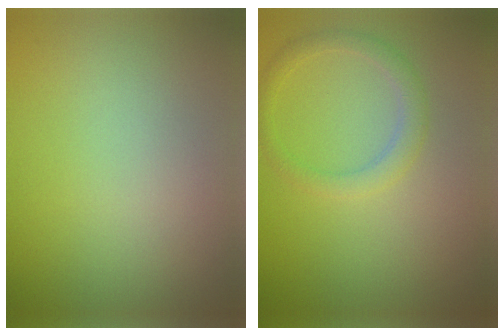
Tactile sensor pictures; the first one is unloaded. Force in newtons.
{"total": 2.0, "press": 2.0, "slide": 0.1}